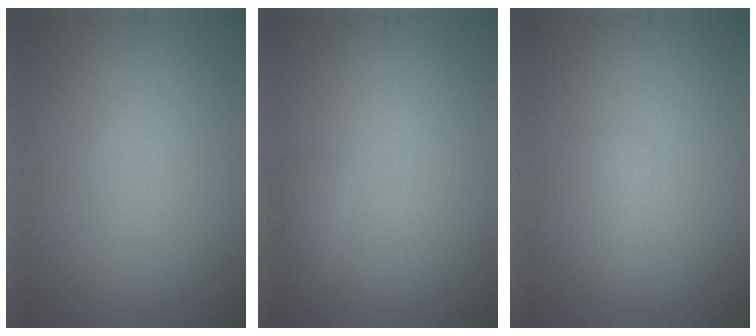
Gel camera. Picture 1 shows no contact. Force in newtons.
{"total": 0.9, "press": 0.9, "slide": 0.1}
{"total": 1.2, "press": 1.2, "slide": 0.1}